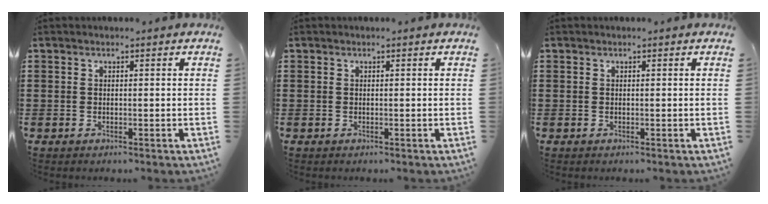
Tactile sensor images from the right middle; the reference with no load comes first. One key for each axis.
{"total": 0.0}
{"total": 0.0}